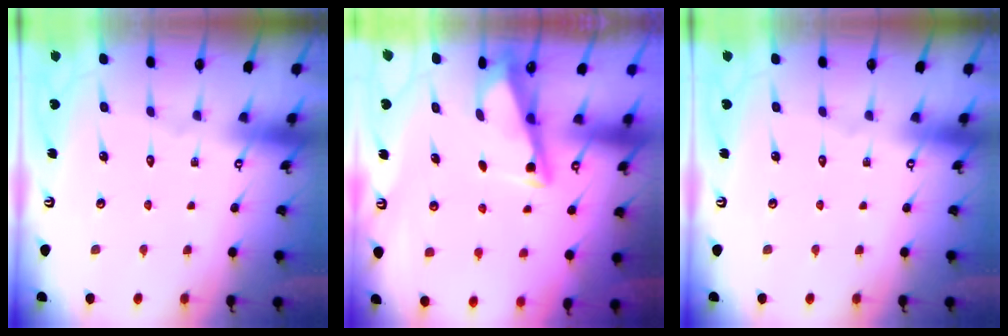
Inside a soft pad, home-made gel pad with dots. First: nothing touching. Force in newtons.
{"total": 3.3, "press": 3.3, "slide": 0.4}
{"total": 0.0}